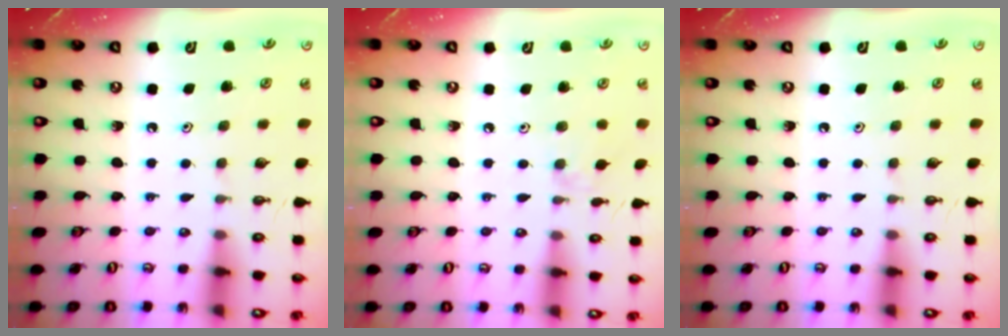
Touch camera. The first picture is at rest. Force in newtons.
{"total": 3.0, "press": 2.9, "slide": 0.5}
{"total": 0.0}